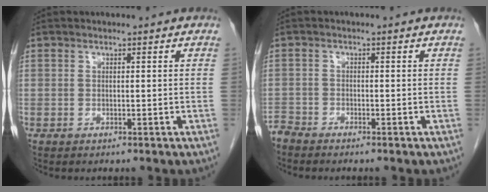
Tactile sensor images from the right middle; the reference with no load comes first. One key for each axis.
{"total": 1.9, "fx": -1.9, "fy": 0.1, "fz": -0.1, "tx": 0.005, "ty": -0.006, "tz": -0.039}